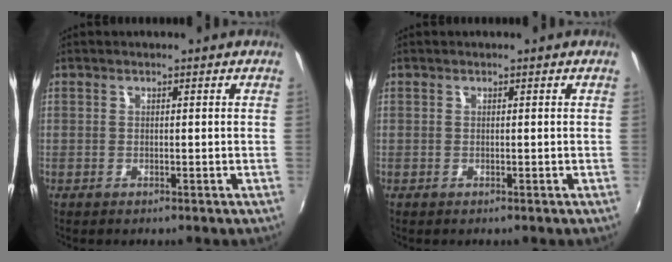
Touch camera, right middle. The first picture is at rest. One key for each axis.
{"total": 0.0}